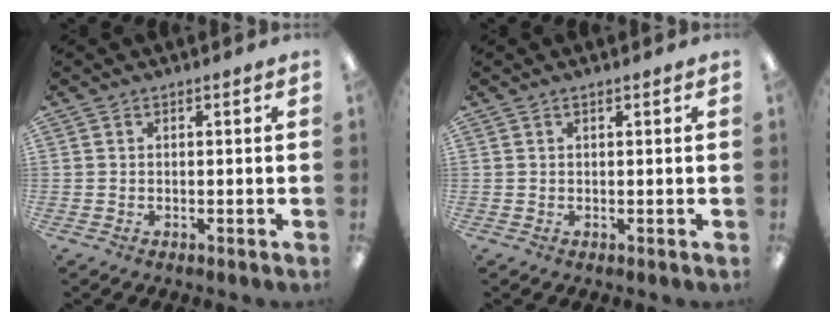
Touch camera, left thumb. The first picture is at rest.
{"total": 0.5, "force": [0.4, 0.1, 0.3], "torque": [-0.007, 0.003, 0.007]}